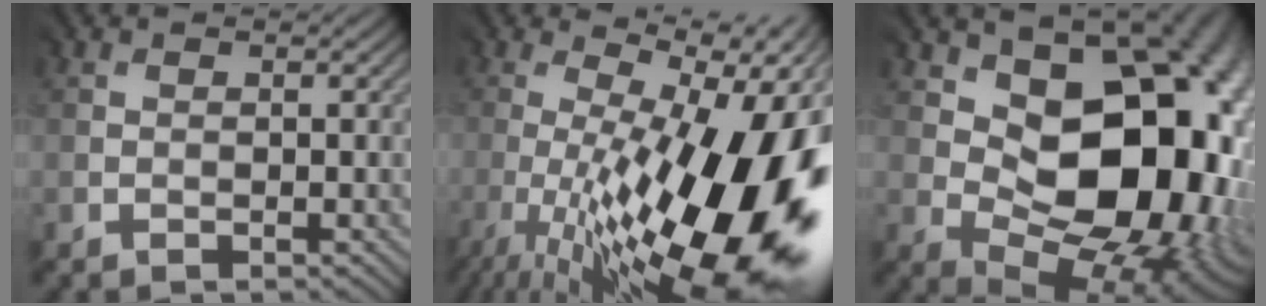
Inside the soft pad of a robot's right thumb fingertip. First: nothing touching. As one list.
[{"total": 20.6, "force": [-5.1, 7.0, 18.7], "torque": [-0.255, -0.013, -0.084]}, {"total": 18.3, "force": [2.9, 12.1, 13.4], "torque": [-0.130, 0.001, 0.058]}]